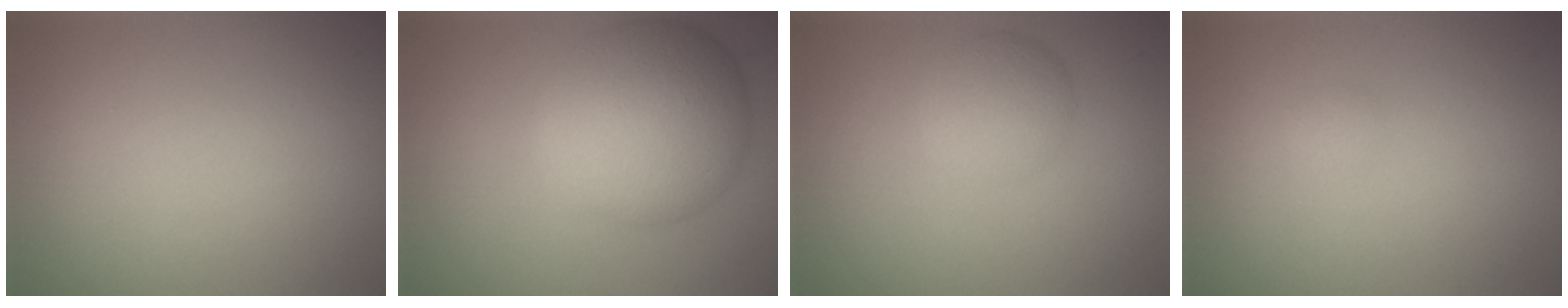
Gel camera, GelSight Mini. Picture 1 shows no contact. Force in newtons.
{"total": 9.7, "press": 9.7, "slide": 0.1}
{"total": 2.9, "press": 2.9, "slide": 0.2}
{"total": 0.6, "press": 0.6, "slide": 0.0}